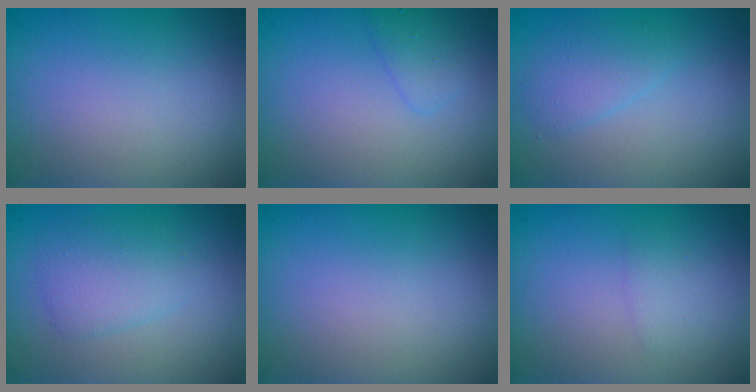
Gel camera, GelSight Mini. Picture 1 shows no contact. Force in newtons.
{"total": 1.4, "press": 1.4, "slide": 0.1}
{"total": 1.8, "press": 1.8, "slide": 0.2}
{"total": 2.4, "press": 2.4, "slide": 0.0}
{"total": 0.0}
{"total": 1.0, "press": 1.0, "slide": 0.1}